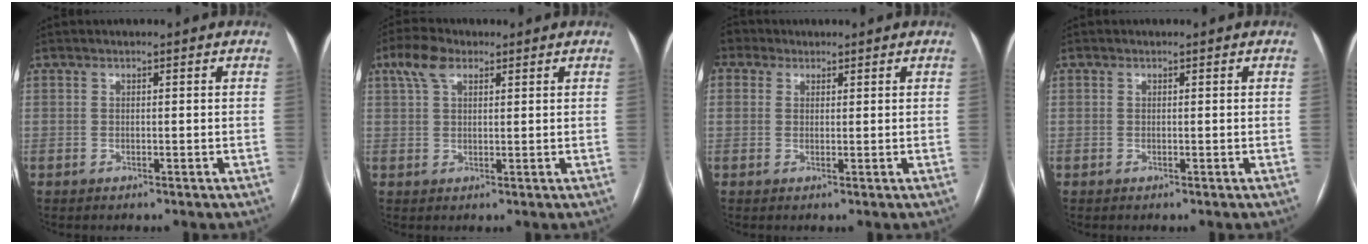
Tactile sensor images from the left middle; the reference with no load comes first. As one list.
[{"total": 4.7, "force": [2.6, 2.3, 3.2], "torque": [-0.073, 0.024, 0.053]}, {"total": 3.1, "force": [1.9, 2.3, 0.6], "torque": [-0.029, 0.021, 0.044]}, {"total": 1.4, "force": [-0.6, -0.9, -0.8], "torque": [0.013, -0.009, -0.012]}]